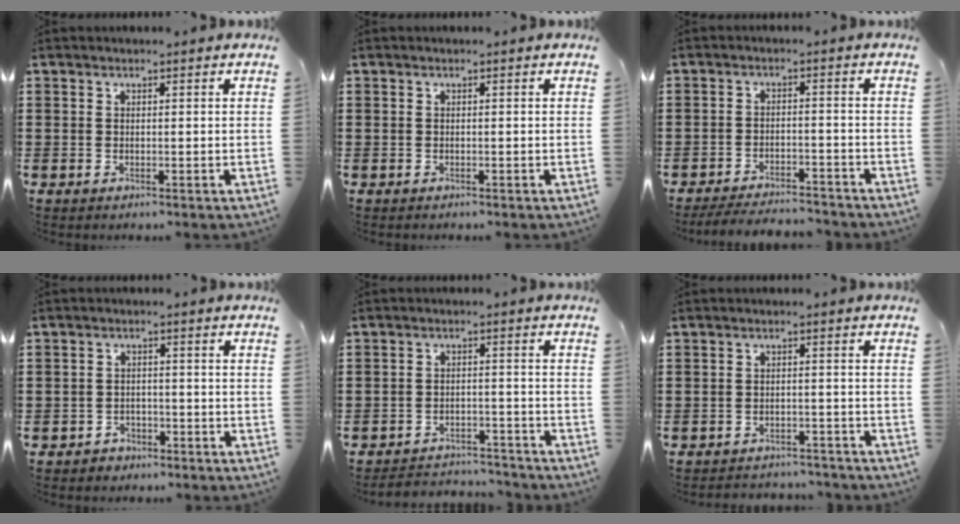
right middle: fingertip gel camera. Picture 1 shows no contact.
{"total": 0.0}
{"total": 4.2, "force": [-4.1, 0.2, 0.9], "torque": [-0.015, 0.001, -0.081]}
{"total": 2.2, "force": [-1.9, 1.1, -0.1], "torque": [-0.006, 0.003, -0.042]}
{"total": 3.7, "force": [-3.7, 0.5, 0.0], "torque": [-0.007, 0.001, -0.078]}
{"total": 2.3, "force": [-2.3, 0.2, -0.1], "torque": [-0.008, -0.001, -0.050]}